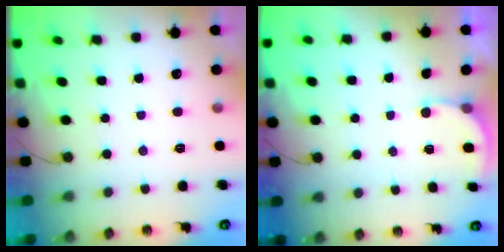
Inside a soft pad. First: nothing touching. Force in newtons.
{"total": 2.6, "press": 2.6, "slide": 0.2}